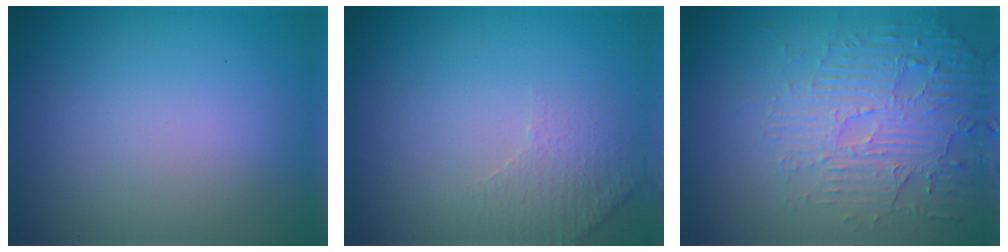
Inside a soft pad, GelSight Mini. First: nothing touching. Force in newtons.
{"total": 2.3, "press": 2.3, "slide": 0.6}
{"total": 5.5, "press": 3.8, "slide": 4.0}